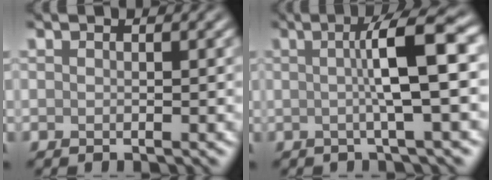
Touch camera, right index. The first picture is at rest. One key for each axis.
{"total": 6.5, "fx": 0.7, "fy": 0.9, "fz": 6.4, "tx": -0.099, "ty": 0.012, "tz": 0.004}